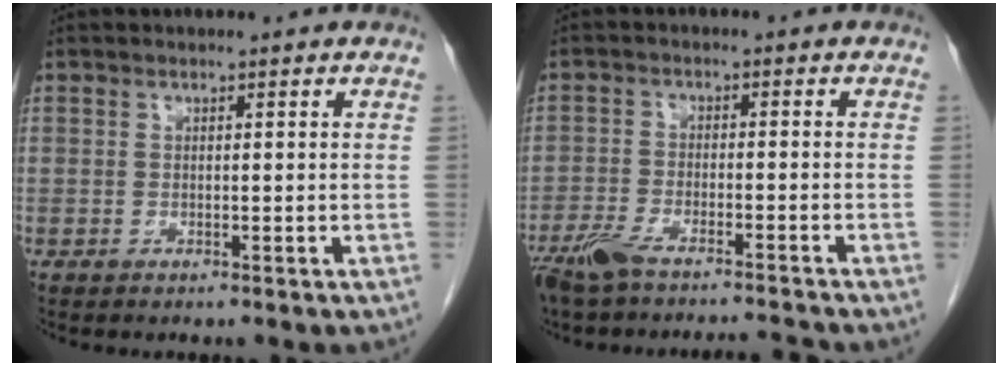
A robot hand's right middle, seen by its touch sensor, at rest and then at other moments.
{"total": 9.2, "force": [-8.1, 0.6, 4.3], "torque": [-0.078, -0.009, -0.136]}